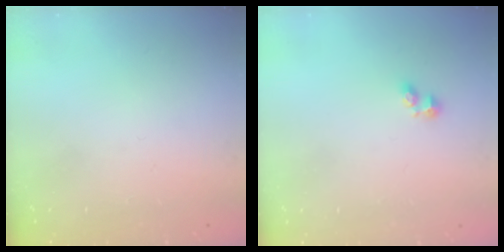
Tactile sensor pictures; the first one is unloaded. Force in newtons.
{"total": 1.9, "press": 1.8, "slide": 0.5}